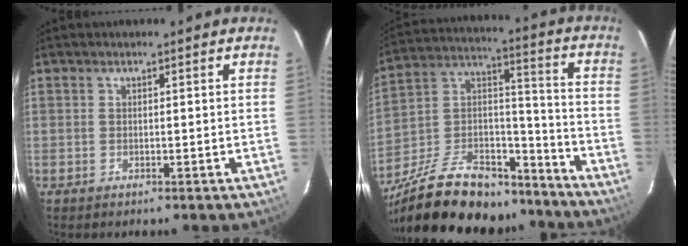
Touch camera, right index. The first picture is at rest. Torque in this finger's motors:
{"motor_torque": [1.01, -1.12, 1.02, 0.20]}